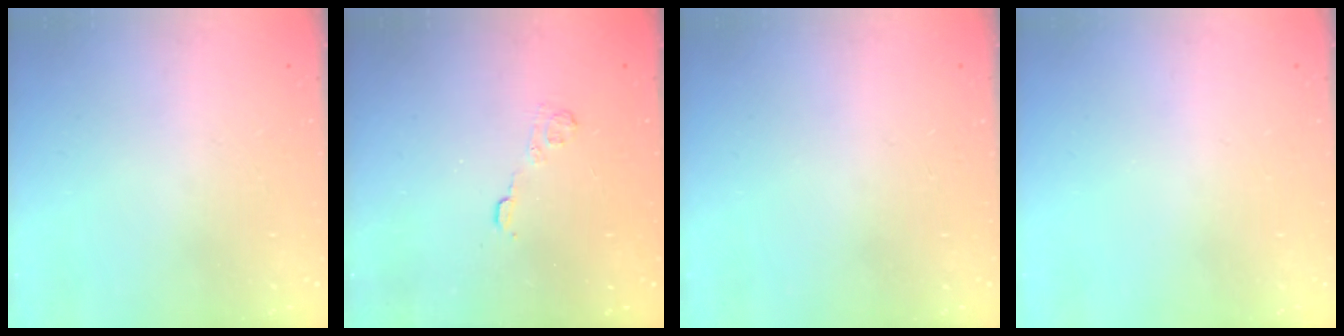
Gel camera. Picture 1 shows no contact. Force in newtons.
{"total": 3.6, "press": 3.4, "slide": 1.2}
{"total": 0.0}
{"total": 0.0}